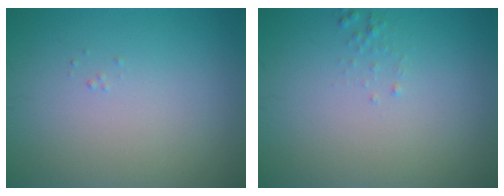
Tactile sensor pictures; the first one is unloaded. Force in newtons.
{"total": 0.6, "press": 0.6, "slide": 0.1}